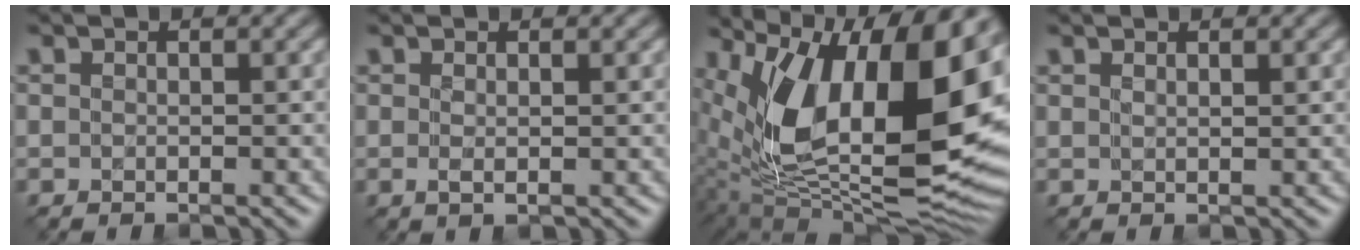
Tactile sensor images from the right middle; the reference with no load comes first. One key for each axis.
{"total": 1.1, "fx": 0.1, "fy": 0.2, "fz": 1.0, "tx": -0.020, "ty": 0.000, "tz": 0.002}
{"total": 17.6, "fx": 3.9, "fy": 8.9, "fz": 14.6, "tx": -0.253, "ty": -0.004, "tz": 0.064}
{"total": 0.8, "fx": 0.7, "fy": 0.1, "fz": 0.5, "tx": -0.008, "ty": 0.002, "tz": 0.011}